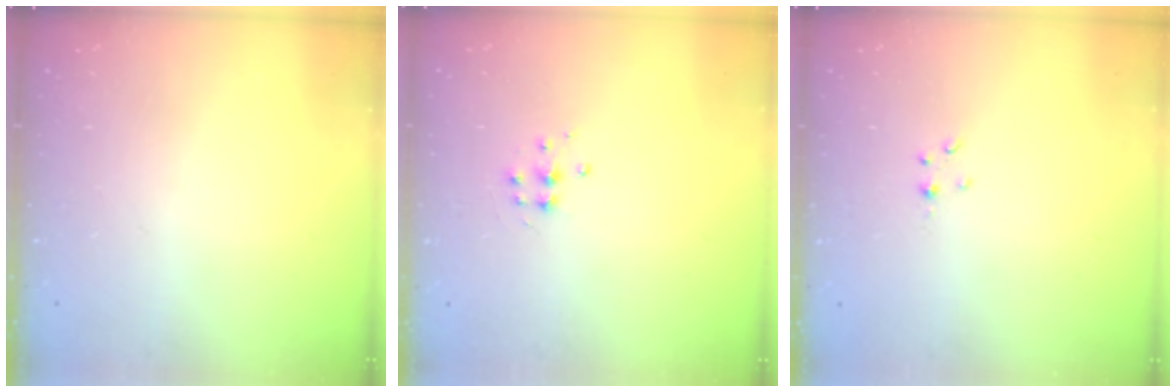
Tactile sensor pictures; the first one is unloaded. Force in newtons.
{"total": 5.3, "press": 5.3, "slide": 0.5}
{"total": 1.0, "press": 1.0, "slide": 0.1}